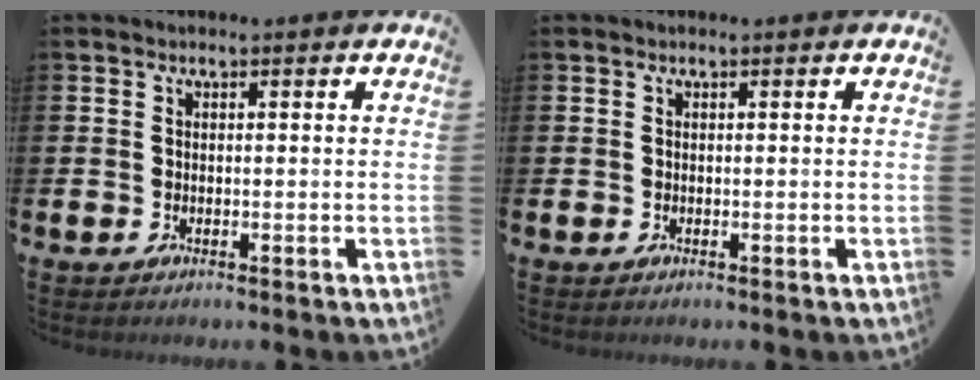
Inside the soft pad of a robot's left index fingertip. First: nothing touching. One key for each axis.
{"total": 0.0}